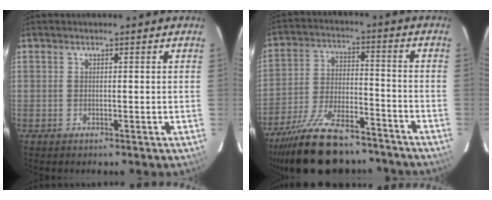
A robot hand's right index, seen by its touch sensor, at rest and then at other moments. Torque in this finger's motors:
{"motor_torque": [1.12, -1.03, 0.81, 0.21]}